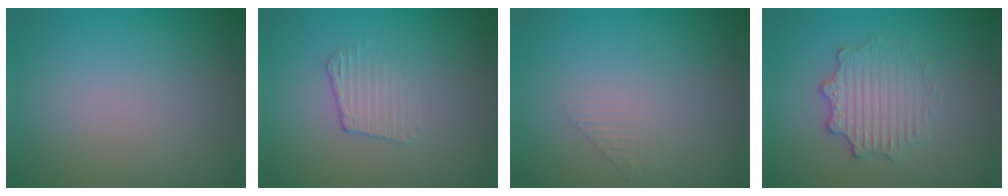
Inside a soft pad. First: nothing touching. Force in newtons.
{"total": 1.5, "press": 0.7, "slide": 1.4}
{"total": 1.0, "press": 1.0, "slide": 0.1}
{"total": 3.2, "press": 2.8, "slide": 1.6}